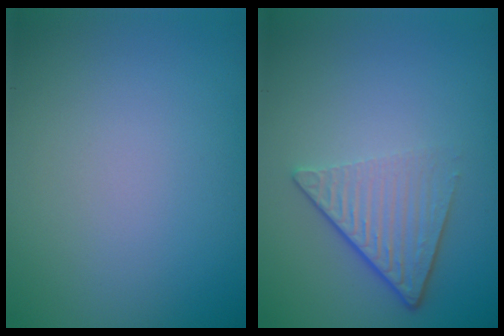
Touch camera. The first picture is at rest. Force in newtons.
{"total": 4.6, "press": 2.8, "slide": 3.7}